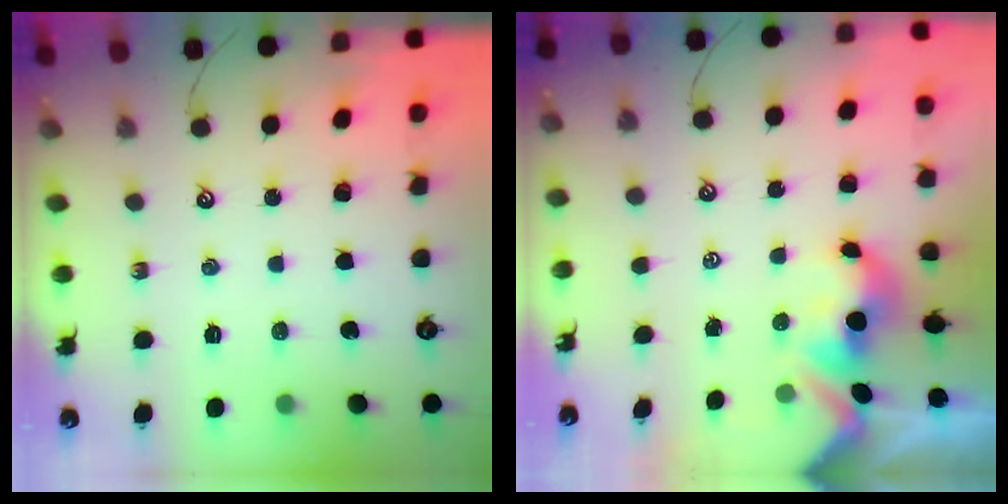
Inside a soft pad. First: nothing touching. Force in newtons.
{"total": 1.3, "press": 1.2, "slide": 0.6}